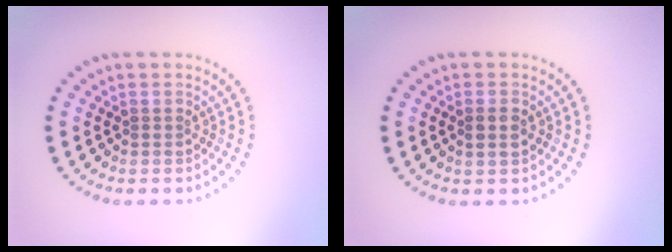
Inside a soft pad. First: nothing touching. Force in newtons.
{"total": 1.5, "press": 1.4, "slide": 0.4}